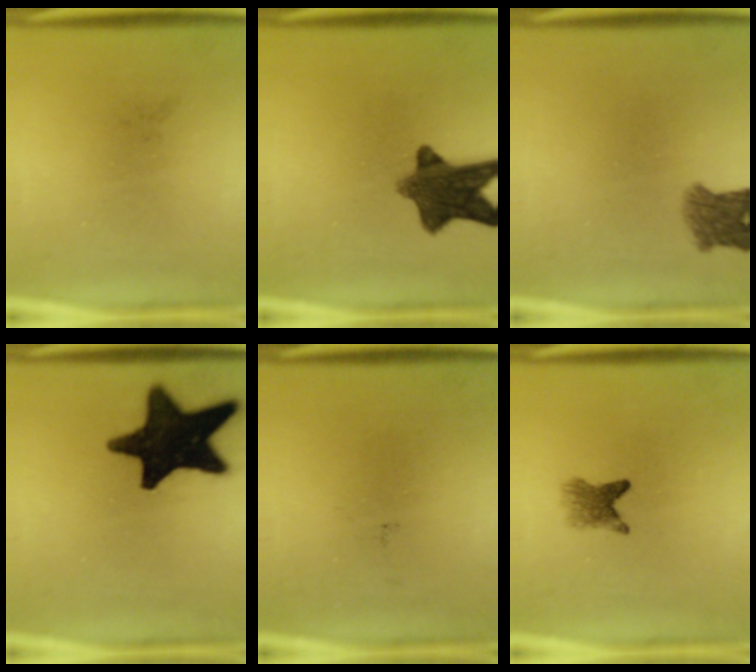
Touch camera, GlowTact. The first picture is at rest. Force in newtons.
{"total": 10.3}
{"total": 4.3}
{"total": 18.5}
{"total": 0.0}
{"total": 2.9}